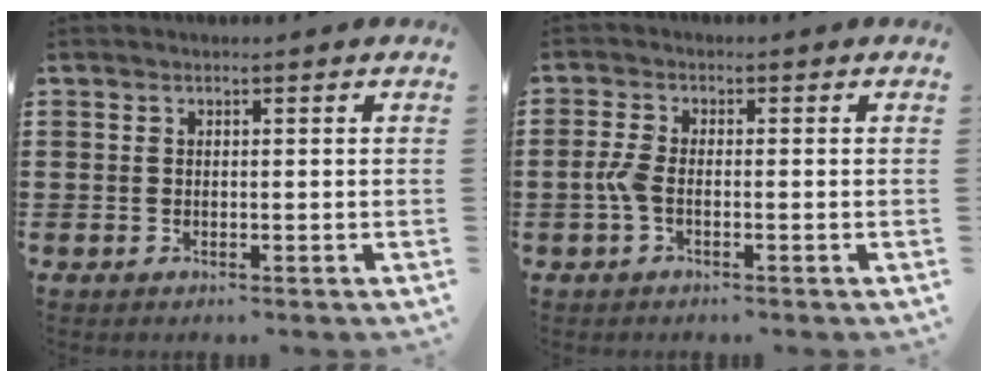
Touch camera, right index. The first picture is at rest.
{"total": 2.8, "force": [-0.8, 1.0, 2.5], "torque": [-0.067, -0.005, -0.022]}